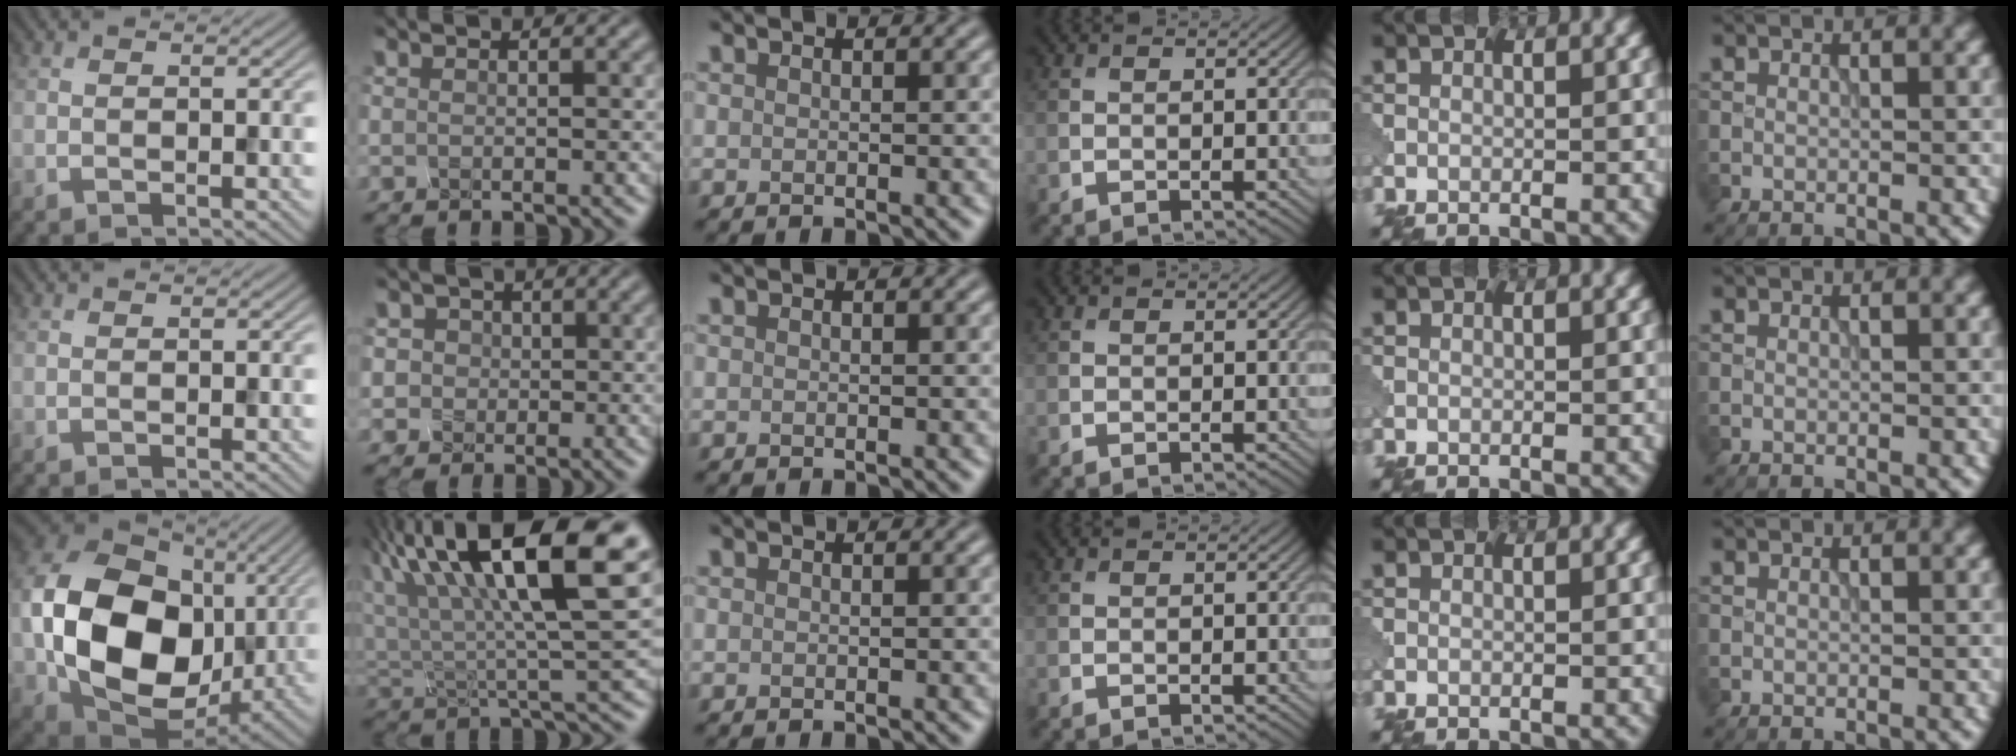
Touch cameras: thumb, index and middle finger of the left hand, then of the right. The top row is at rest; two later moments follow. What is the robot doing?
{"motion": "squeeze", "object": "foam earplug"}